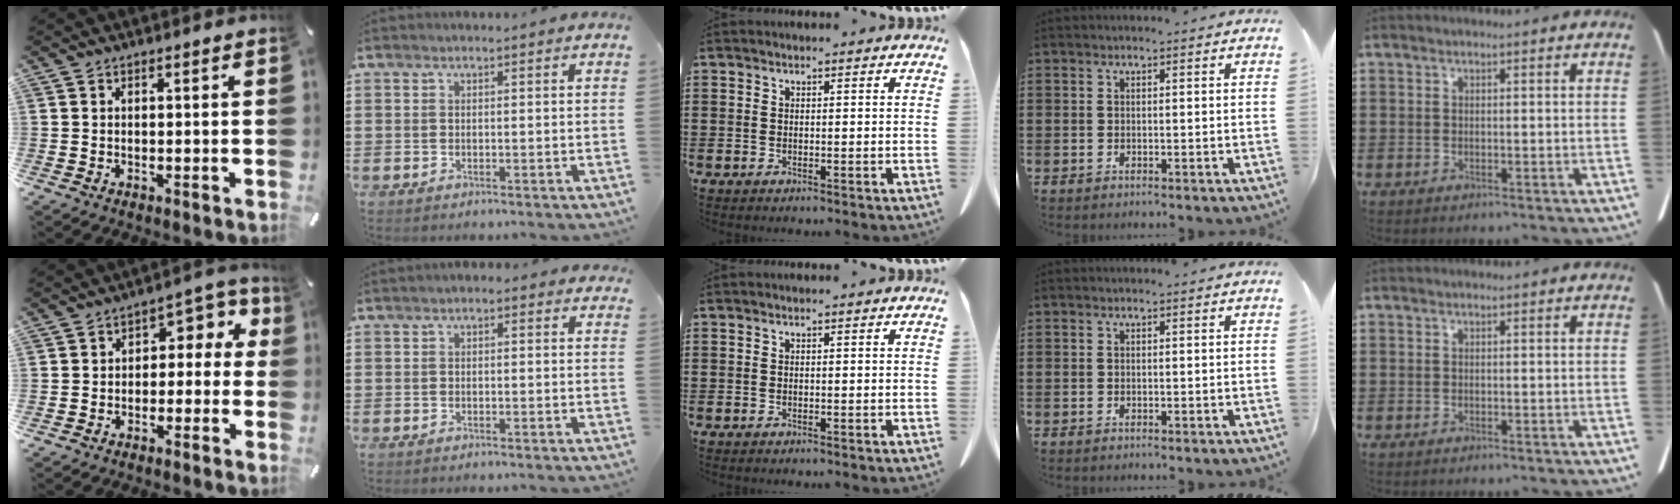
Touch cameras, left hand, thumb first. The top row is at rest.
{"thumb": {"total": 5.6, "force": [-0.7, 4.5, 3.3], "torque": [-0.039, 0.008, -0.022]}, "index": {"total": 1.0, "force": [0.2, 0.7, 0.7], "torque": [-0.016, 0.007, 0.002]}}